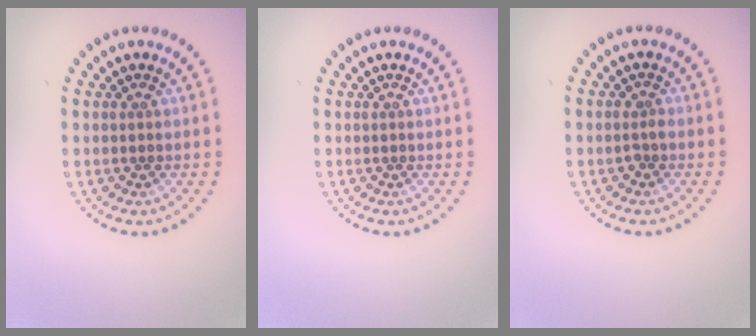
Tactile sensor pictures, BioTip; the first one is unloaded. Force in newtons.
{"total": 0.0}
{"total": 0.6, "press": 0.6, "slide": 0.1}